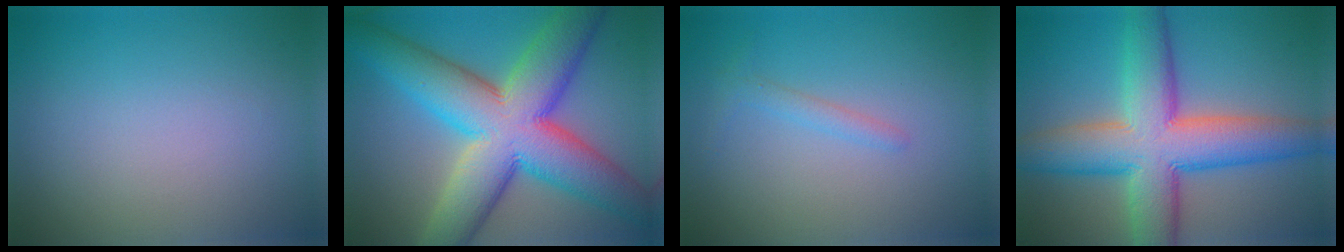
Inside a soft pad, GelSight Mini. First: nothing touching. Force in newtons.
{"total": 14.2, "press": 14.2, "slide": 0.6}
{"total": 1.3, "press": 1.3, "slide": 0.1}
{"total": 11.2, "press": 11.2, "slide": 0.4}